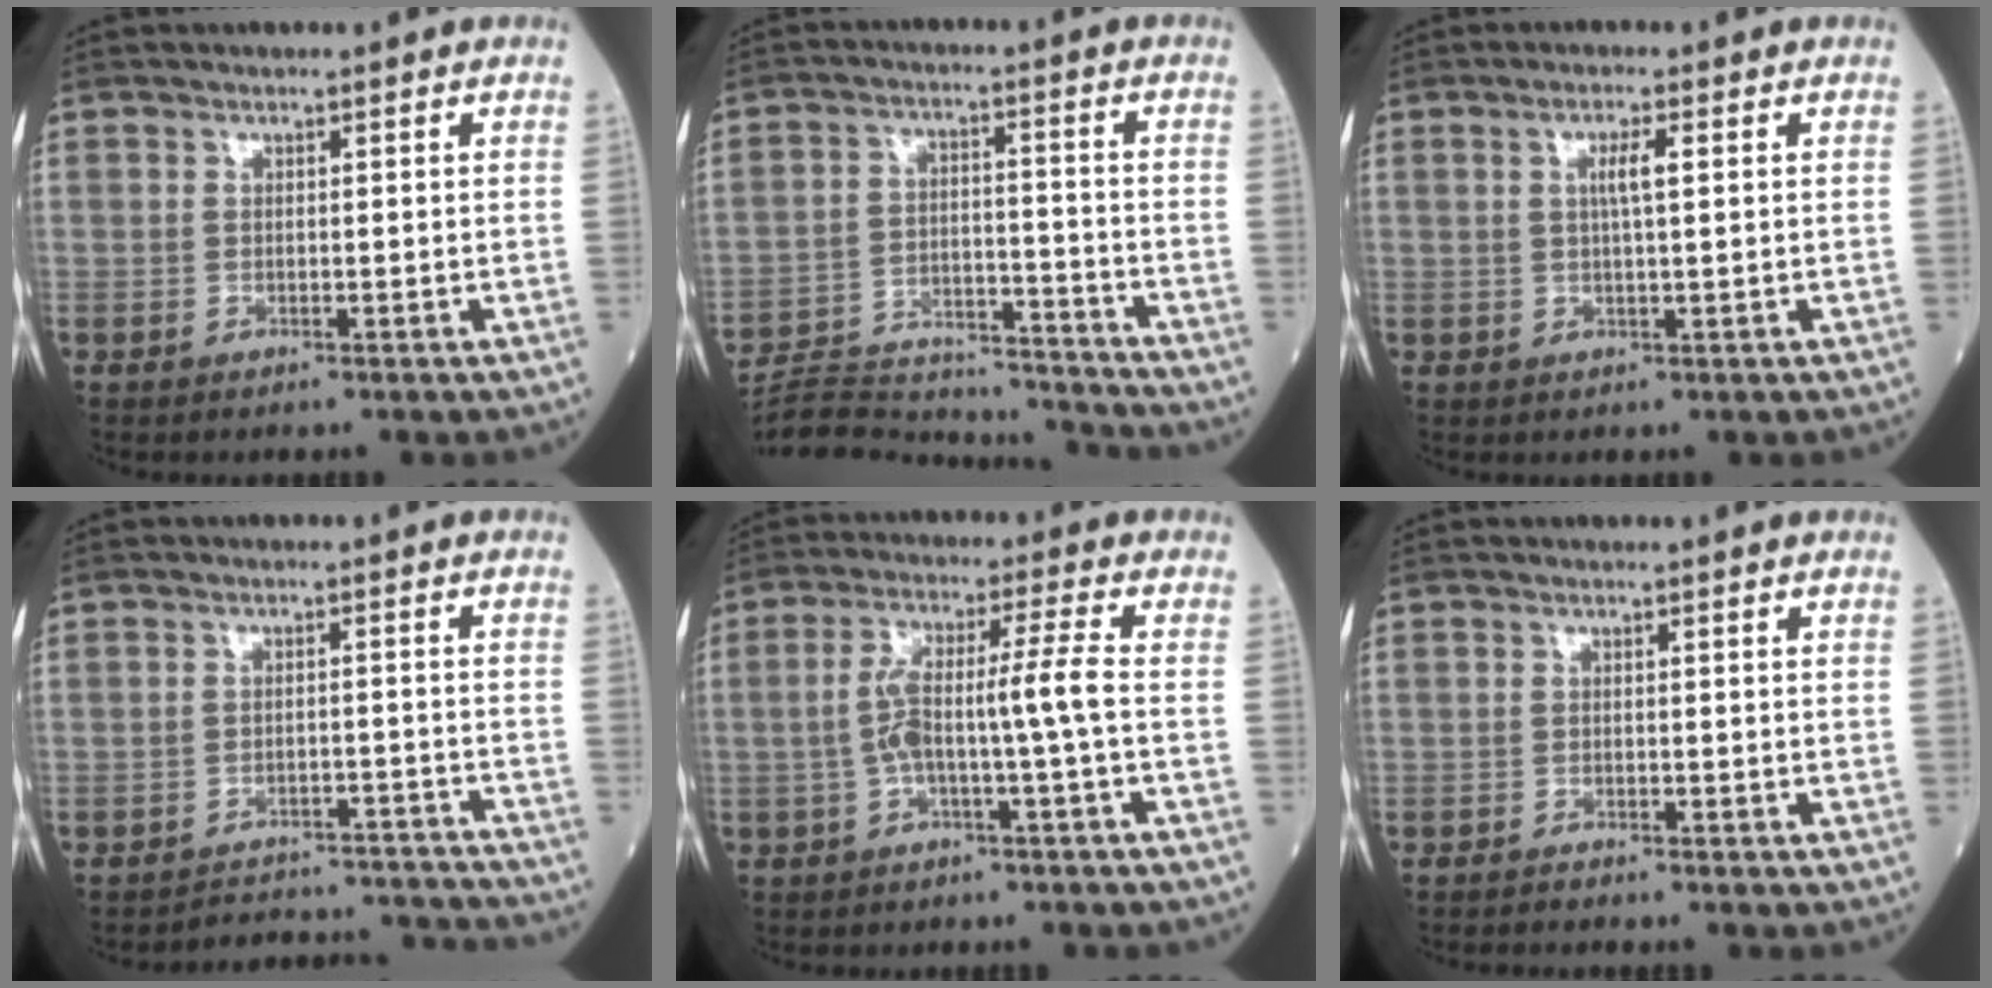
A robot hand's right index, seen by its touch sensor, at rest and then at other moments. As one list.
[{"total": 17.9, "force": [-17.6, 1.5, 3.3], "torque": [-0.072, 0.010, -0.261]}, {"total": 3.2, "force": [0.9, 0.2, 3.1], "torque": [-0.055, 0.001, 0.015]}, {"total": 11.5, "force": [-11.5, 1.0, -0.1], "torque": [0.014, 0.023, -0.139]}, {"total": 7.6, "force": [-1.2, -0.5, 7.5], "torque": [-0.147, 0.022, -0.021]}, {"total": 0.8, "force": [-0.8, -0.1, 0.0], "torque": [-0.002, 0.000, -0.014]}]